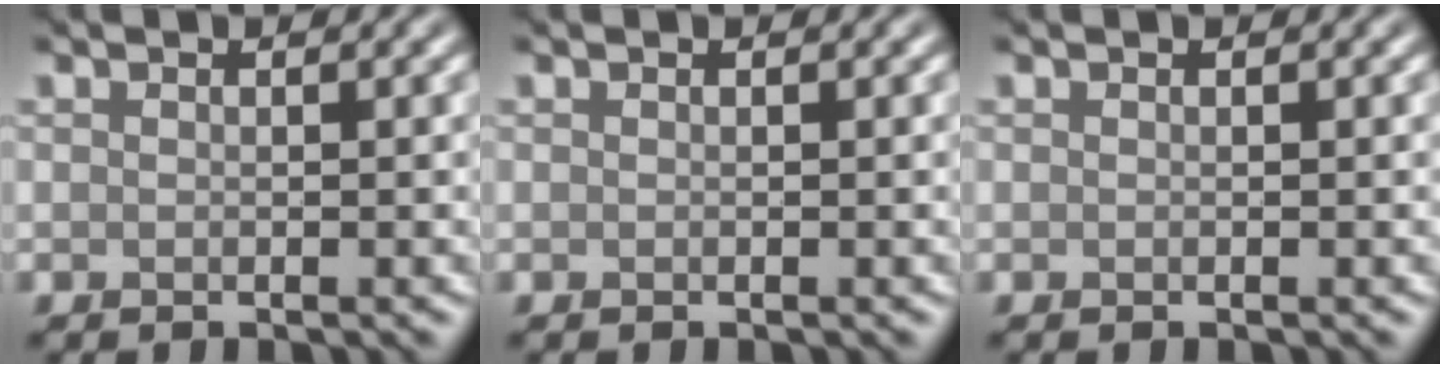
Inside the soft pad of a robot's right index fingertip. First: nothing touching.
{"total": 0.0}
{"total": 0.0}